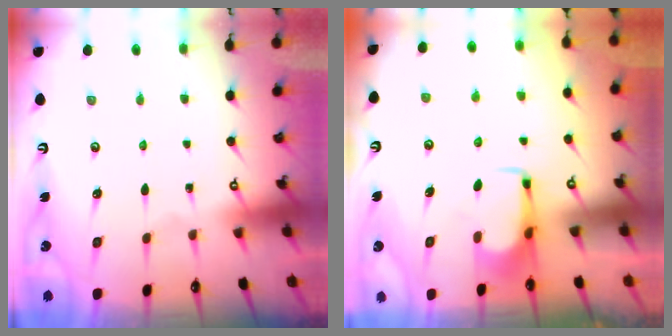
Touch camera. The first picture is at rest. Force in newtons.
{"total": 1.7, "press": 1.6, "slide": 0.5}